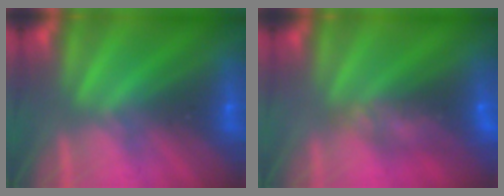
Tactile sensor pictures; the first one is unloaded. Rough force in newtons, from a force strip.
{"total": 8.0}